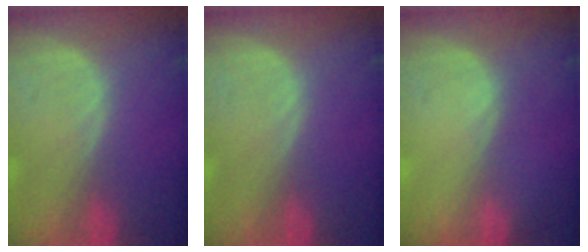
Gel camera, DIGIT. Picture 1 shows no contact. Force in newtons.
{"total": 0.0}
{"total": 0.0}